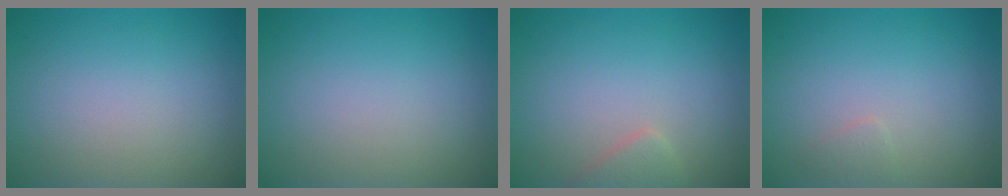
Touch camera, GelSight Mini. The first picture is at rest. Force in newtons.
{"total": 0.0}
{"total": 1.5, "press": 1.5, "slide": 0.1}
{"total": 0.7, "press": 0.7, "slide": 0.0}